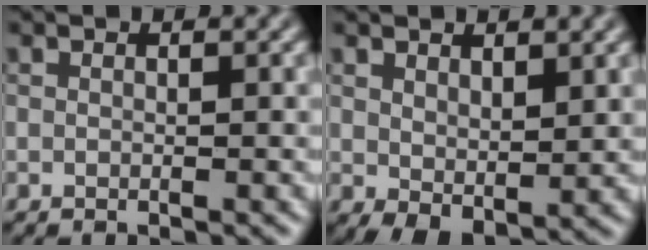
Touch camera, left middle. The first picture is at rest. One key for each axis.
{"total": 3.1, "fx": 1.1, "fy": 1.8, "fz": 2.3, "tx": -0.045, "ty": -0.009, "tz": 0.028}